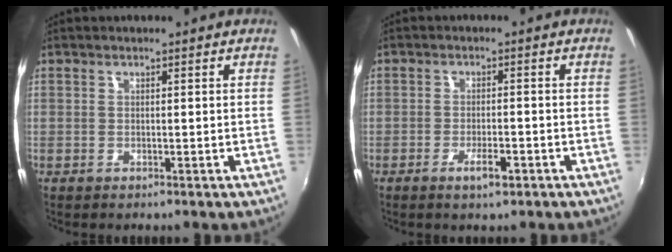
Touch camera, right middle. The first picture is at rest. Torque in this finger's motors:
{"motor_torque": [1.07, -1.07, 0.34, 0.08]}